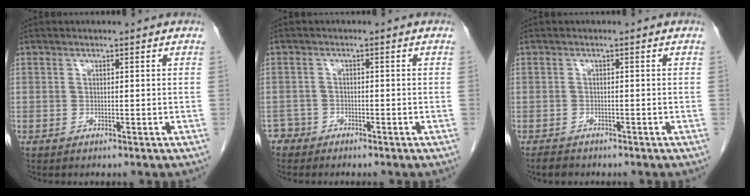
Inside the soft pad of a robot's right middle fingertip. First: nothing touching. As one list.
[{"total": 1.8, "force": [-1.4, 0.9, -0.6], "torque": [0.009, 0.006, -0.028]}, {"total": 1.8, "force": [-1.5, 0.9, 0.4], "torque": [-0.016, -0.003, -0.023]}]